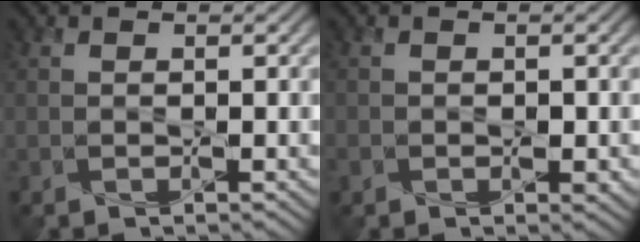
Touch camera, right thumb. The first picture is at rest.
{"total": 1.9, "force": [-0.8, 1.4, 1.0], "torque": [-0.022, -0.011, -0.013]}